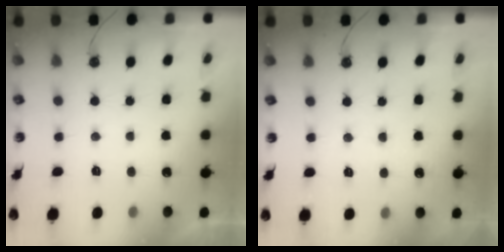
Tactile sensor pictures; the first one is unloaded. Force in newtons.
{"total": 4.2, "press": 4.2, "slide": 0.7}